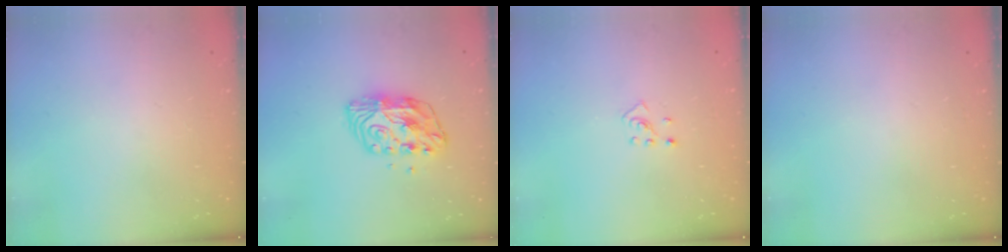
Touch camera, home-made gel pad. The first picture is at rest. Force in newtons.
{"total": 9.7, "press": 9.7, "slide": 0.9}
{"total": 2.7, "press": 2.6, "slide": 0.9}
{"total": 0.0}